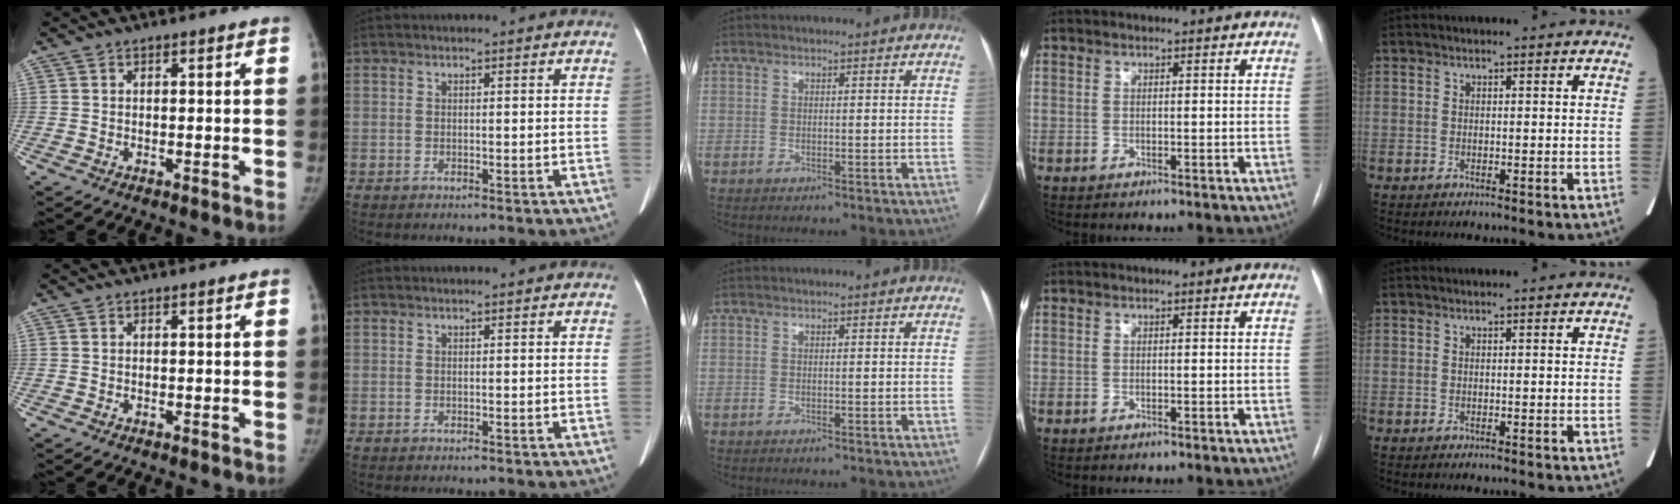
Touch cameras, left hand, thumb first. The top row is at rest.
{}